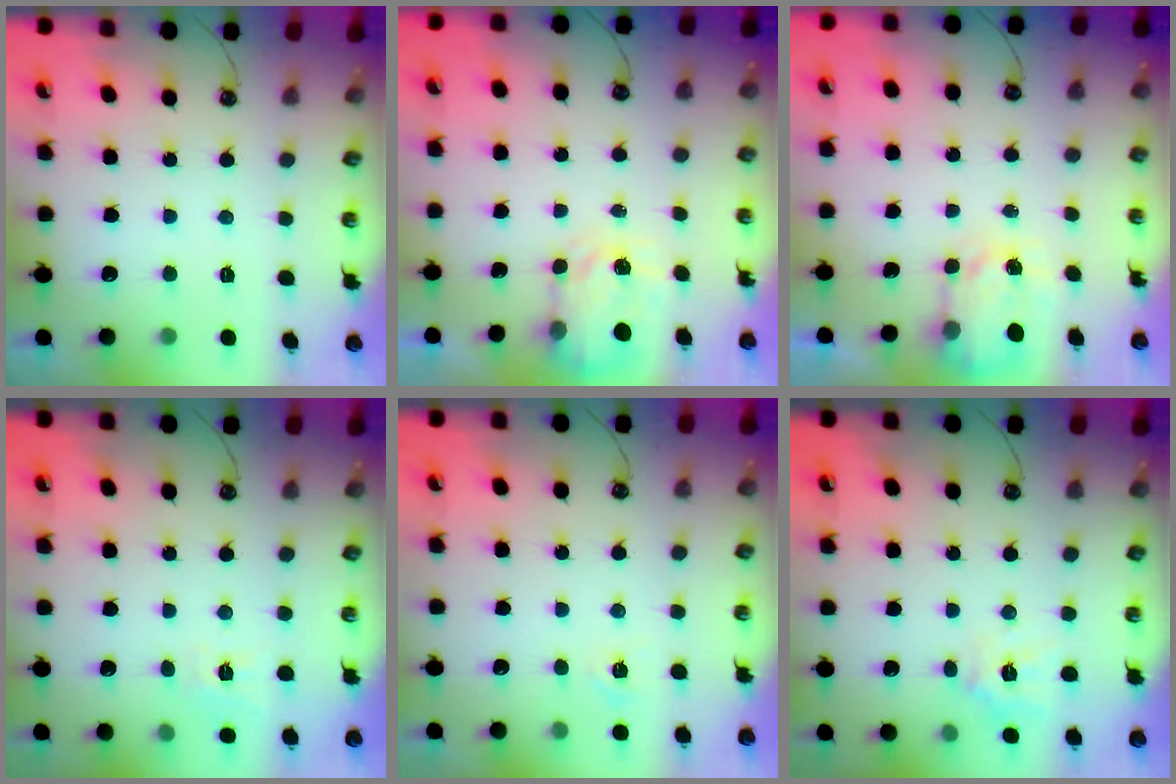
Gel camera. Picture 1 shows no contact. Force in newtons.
{"total": 3.6, "press": 3.5, "slide": 0.6}
{"total": 4.3, "press": 4.3, "slide": 0.5}
{"total": 6.2, "press": 6.2, "slide": 0.7}
{"total": 4.4, "press": 4.3, "slide": 0.5}
{"total": 9.5, "press": 9.5, "slide": 0.9}